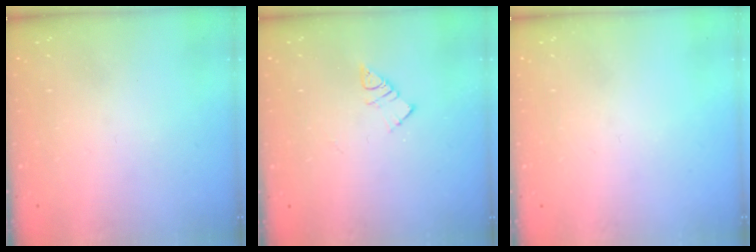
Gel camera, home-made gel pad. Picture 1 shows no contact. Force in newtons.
{"total": 5.7, "press": 5.6, "slide": 0.6}
{"total": 0.0}